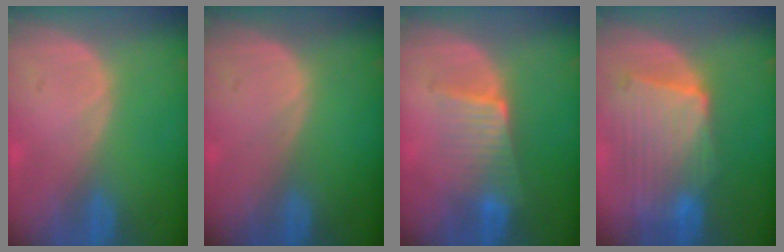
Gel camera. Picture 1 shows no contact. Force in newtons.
{"total": 0.0}
{"total": 6.4, "press": 5.8, "slide": 2.9}
{"total": 10.3, "press": 9.1, "slide": 4.9}